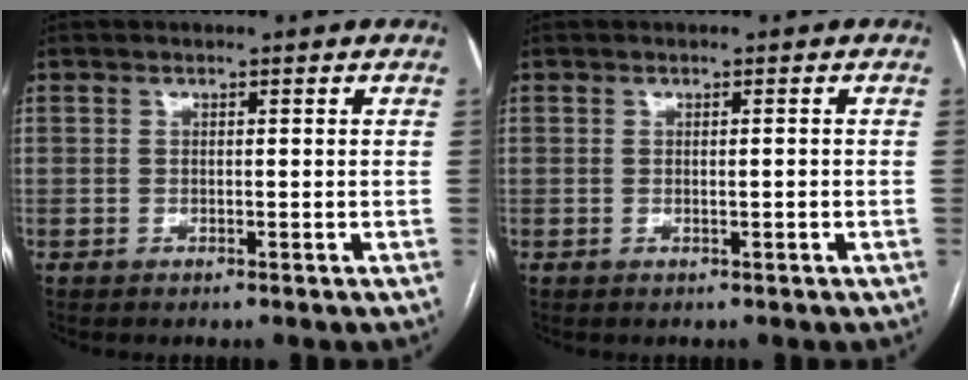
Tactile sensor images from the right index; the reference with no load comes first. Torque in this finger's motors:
{"motor_torque": [-0.10, 0.00, -0.01, 0.00]}